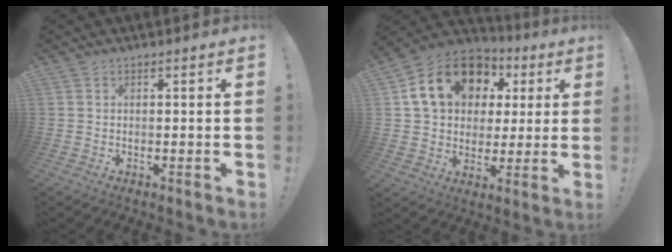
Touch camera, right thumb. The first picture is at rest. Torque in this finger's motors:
{"motor_torque": [2.17, 2.84, 1.27, 0.32, 0.09]}